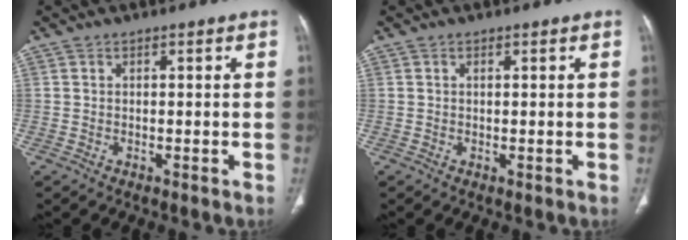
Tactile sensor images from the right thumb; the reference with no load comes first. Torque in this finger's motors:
{"motor_torque": [-0.08, -0.16, -0.17, -0.03, 0.10]}